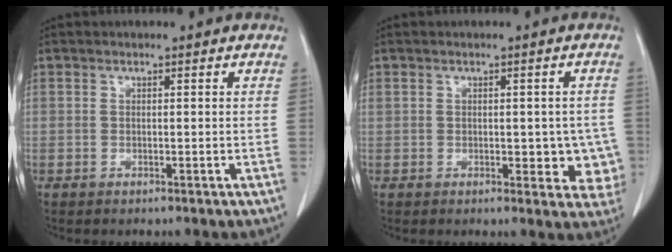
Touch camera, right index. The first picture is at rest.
{"total": 6.7, "force": [-0.3, 3.5, 5.7], "torque": [-0.054, 0.012, 0.005]}